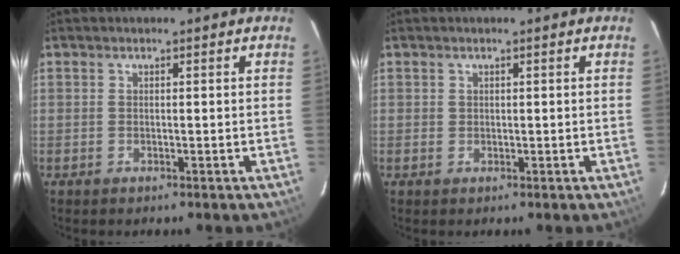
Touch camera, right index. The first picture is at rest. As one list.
[{"total": 0.6, "force": [0.1, 0.6, 0.1], "torque": [0.001, 0.002, 0.003]}]